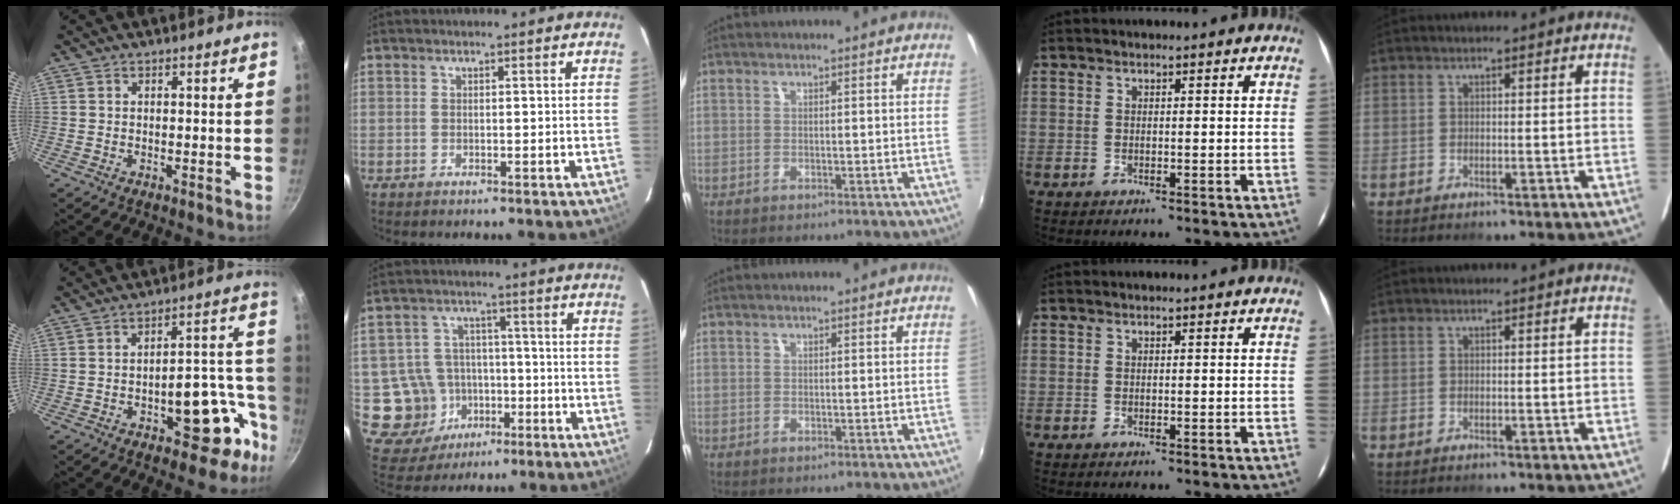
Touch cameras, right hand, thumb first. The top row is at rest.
{"thumb": {"total": 14.3, "force": [-6.3, 7.3, 10.5], "torque": [-0.065, 0.068, -0.074]}, "index": {"total": 11.2, "force": [-3.6, 10.3, 2.2], "torque": [-0.076, 0.025, -0.039]}}